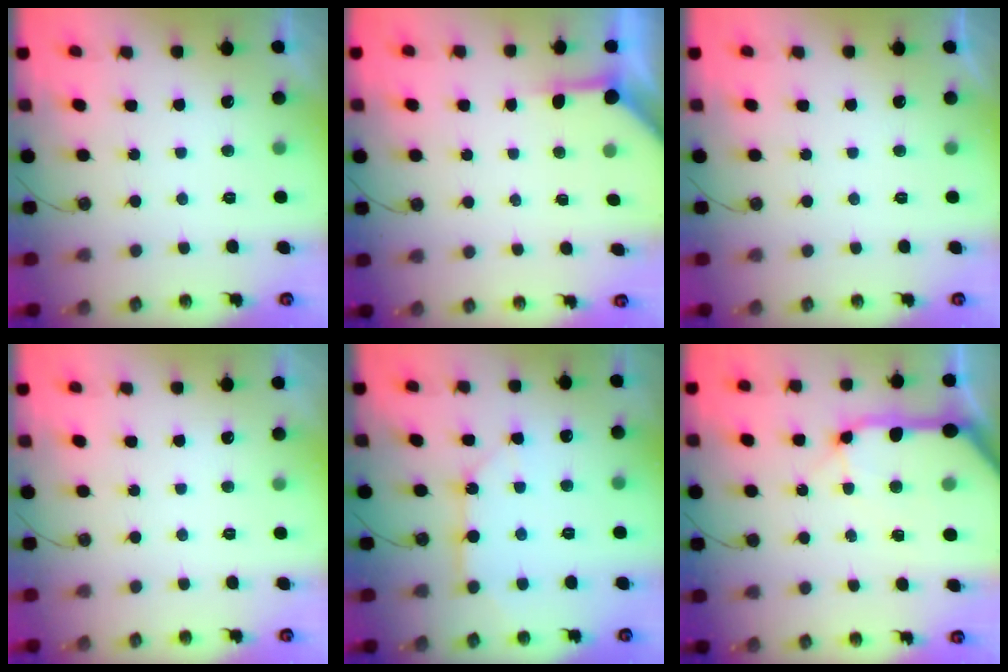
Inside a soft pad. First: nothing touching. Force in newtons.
{"total": 3.8, "press": 3.8, "slide": 0.4}
{"total": 0.0}
{"total": 0.0}
{"total": 10.8, "press": 10.7, "slide": 1.0}
{"total": 19.7, "press": 19.5, "slide": 3.2}